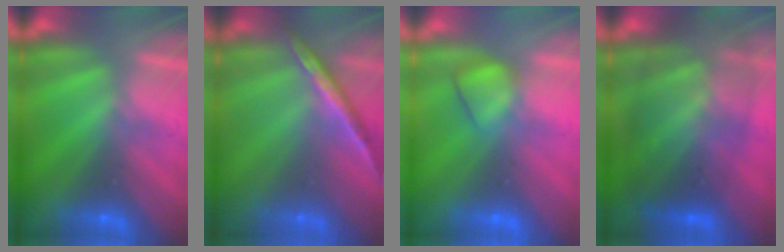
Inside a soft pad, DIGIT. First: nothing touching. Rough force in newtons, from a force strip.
{"total": 1.5}
{"total": 4.4}
{"total": 7.8}